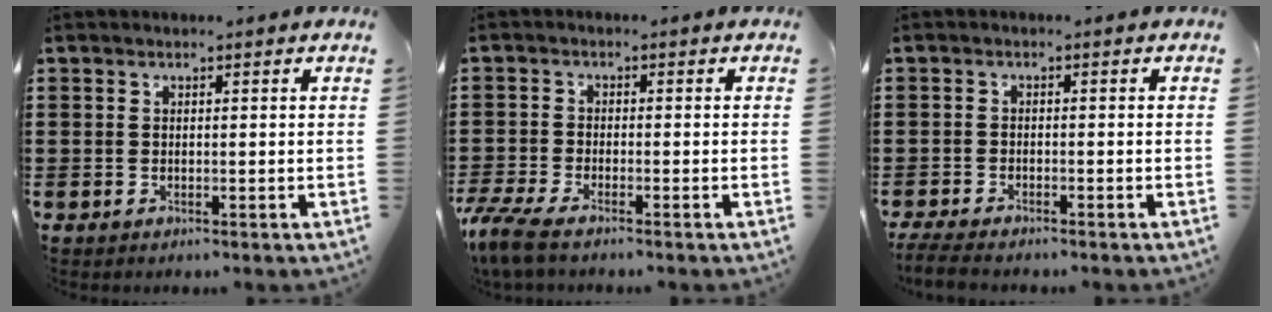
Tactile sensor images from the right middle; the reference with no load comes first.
{"total": 3.9, "force": [-3.3, 0.3, 2.0], "torque": [-0.071, -0.019, -0.073]}
{"total": 2.2, "force": [-2.1, 0.2, 0.8], "torque": [-0.028, -0.003, -0.047]}